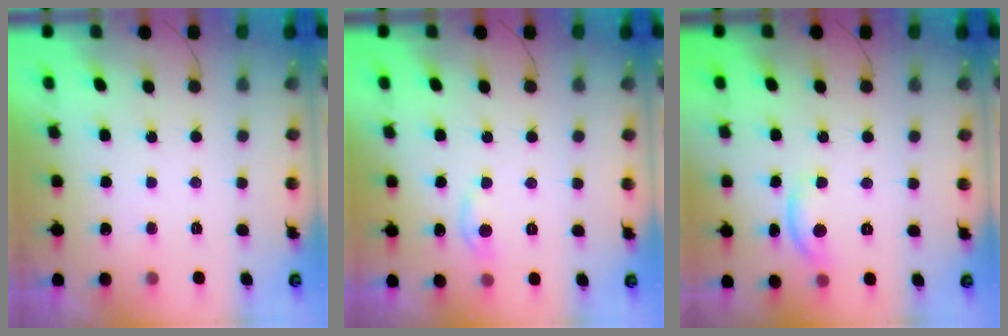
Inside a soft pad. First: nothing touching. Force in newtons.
{"total": 6.1, "press": 6.1, "slide": 0.8}
{"total": 6.1, "press": 6.1, "slide": 0.5}